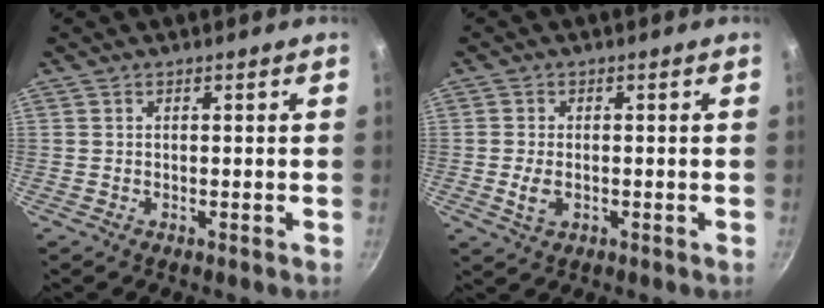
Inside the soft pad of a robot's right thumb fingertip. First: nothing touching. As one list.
[{"total": 3.5, "force": [-0.7, 2.1, 2.6], "torque": [-0.049, 0.002, -0.010]}]